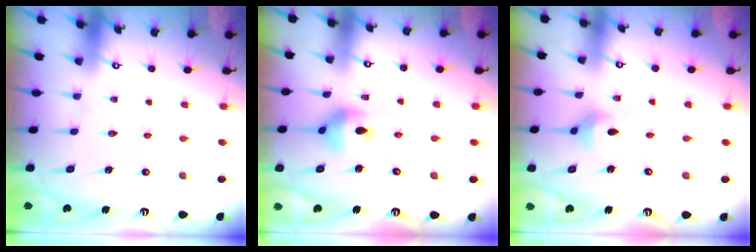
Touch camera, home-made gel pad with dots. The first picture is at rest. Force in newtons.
{"total": 10.5, "press": 9.8, "slide": 3.5}
{"total": 3.7, "press": 3.6, "slide": 0.8}